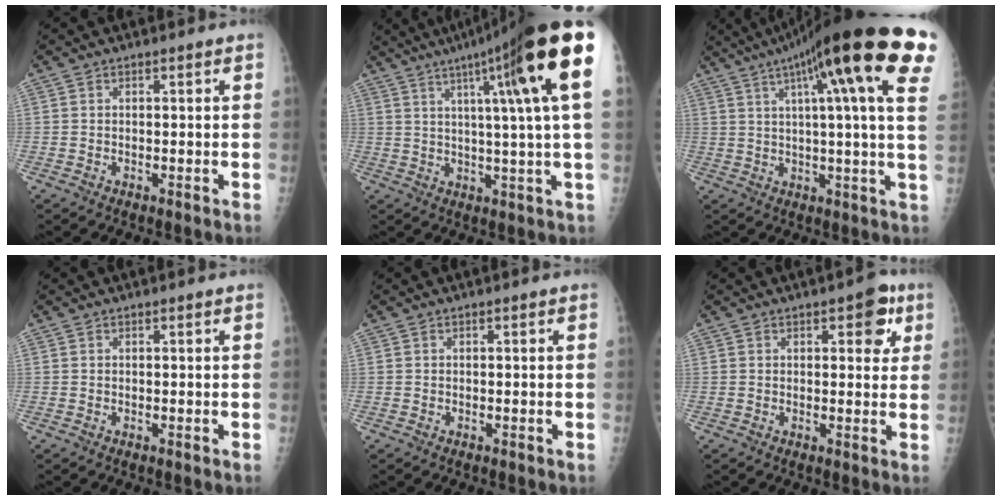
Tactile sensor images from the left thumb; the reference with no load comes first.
{"total": 20.1, "force": [8.6, 0.0, 18.2], "torque": [-0.259, -0.006, 0.116]}
{"total": 25.2, "force": [12.2, 3.2, 21.8], "torque": [-0.294, 0.008, 0.157]}
{"total": 0.0}
{"total": 0.0}
{"total": 5.6, "force": [2.4, 2.8, 4.3], "torque": [-0.023, -0.004, 0.020]}